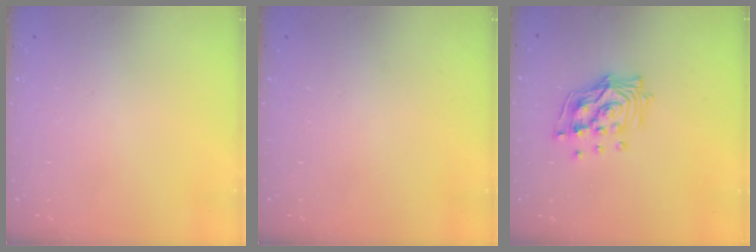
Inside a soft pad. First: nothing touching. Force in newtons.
{"total": 0.0}
{"total": 12.9, "press": 12.7, "slide": 2.2}